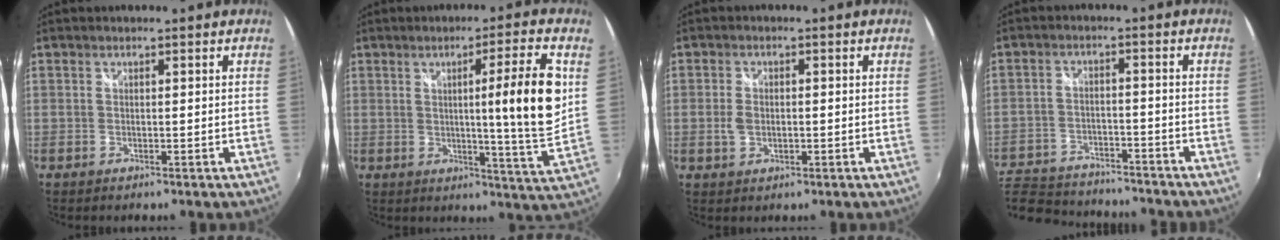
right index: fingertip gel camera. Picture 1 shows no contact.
{"total": 12.4, "force": [2.4, -1.1, 12.2], "torque": [-0.185, -0.012, 0.031]}
{"total": 3.0, "force": [-0.5, 2.0, 2.1], "torque": [-0.045, 0.000, -0.008]}
{"total": 18.5, "force": [-15.5, 7.3, 7.0], "torque": [-0.178, -0.006, -0.234]}